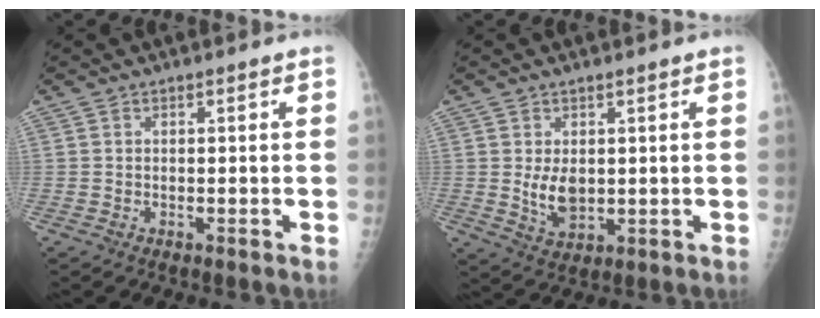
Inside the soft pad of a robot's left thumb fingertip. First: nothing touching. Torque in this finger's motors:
{"motor_torque": [0.59, 0.70, 0.27, -0.10, 0.01]}